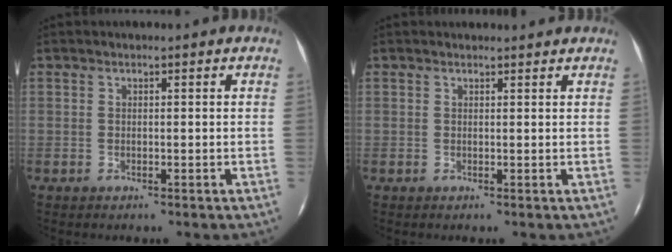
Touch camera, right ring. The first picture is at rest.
{"total": 2.8, "force": [2.6, 0.5, 0.7], "torque": [-0.019, 0.009, 0.029]}